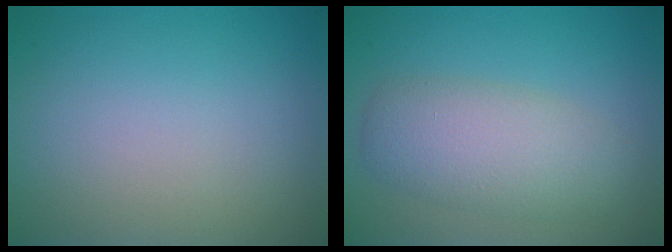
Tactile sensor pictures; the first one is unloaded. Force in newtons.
{"total": 5.0, "press": 5.0, "slide": 0.2}